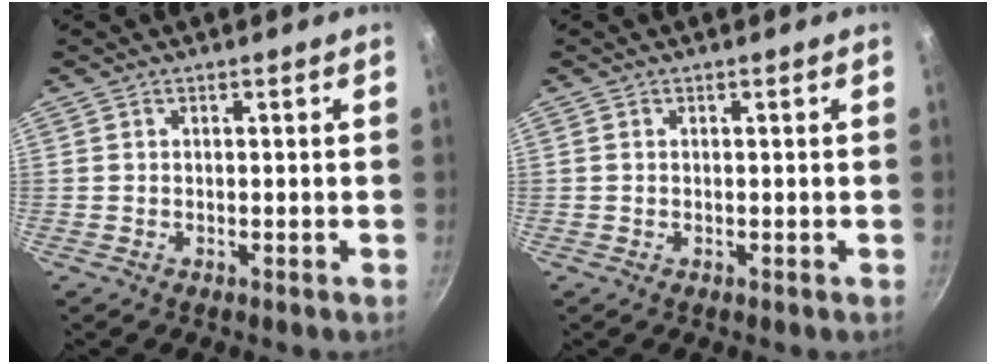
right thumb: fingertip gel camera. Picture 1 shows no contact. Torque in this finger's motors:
{"motor_torque": [0.00, 0.18, -0.18, 0.06, 0.04]}